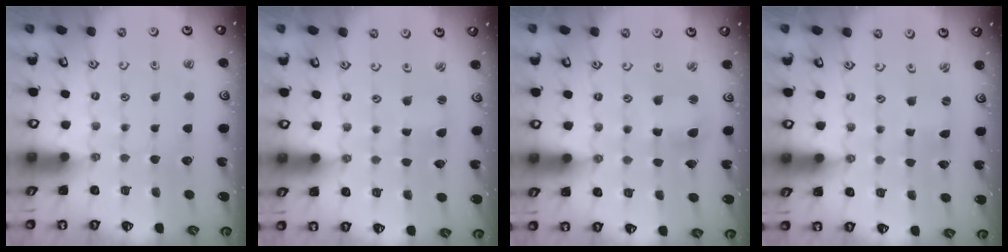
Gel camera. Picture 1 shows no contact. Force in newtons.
{"total": 1.3, "press": 1.3, "slide": 0.0}
{"total": 4.3, "press": 4.2, "slide": 0.5}
{"total": 0.8, "press": 0.7, "slide": 0.2}